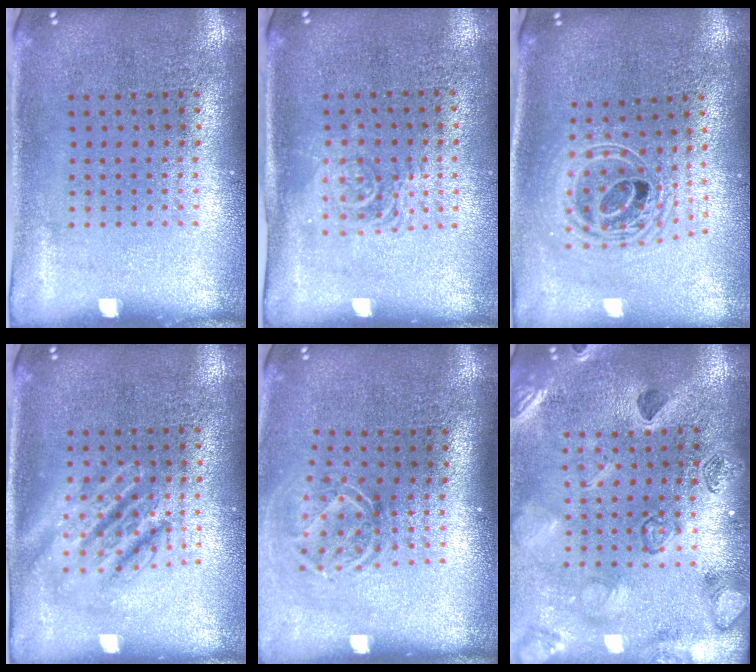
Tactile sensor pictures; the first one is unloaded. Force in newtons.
{"total": 1.6, "press": 1.4, "slide": 0.7}
{"total": 2.2, "press": 1.7, "slide": 1.5}
{"total": 2.7, "press": 2.7, "slide": 0.3}
{"total": 1.7, "press": 1.1, "slide": 1.3}
{"total": 2.3, "press": 2.3, "slide": 0.2}